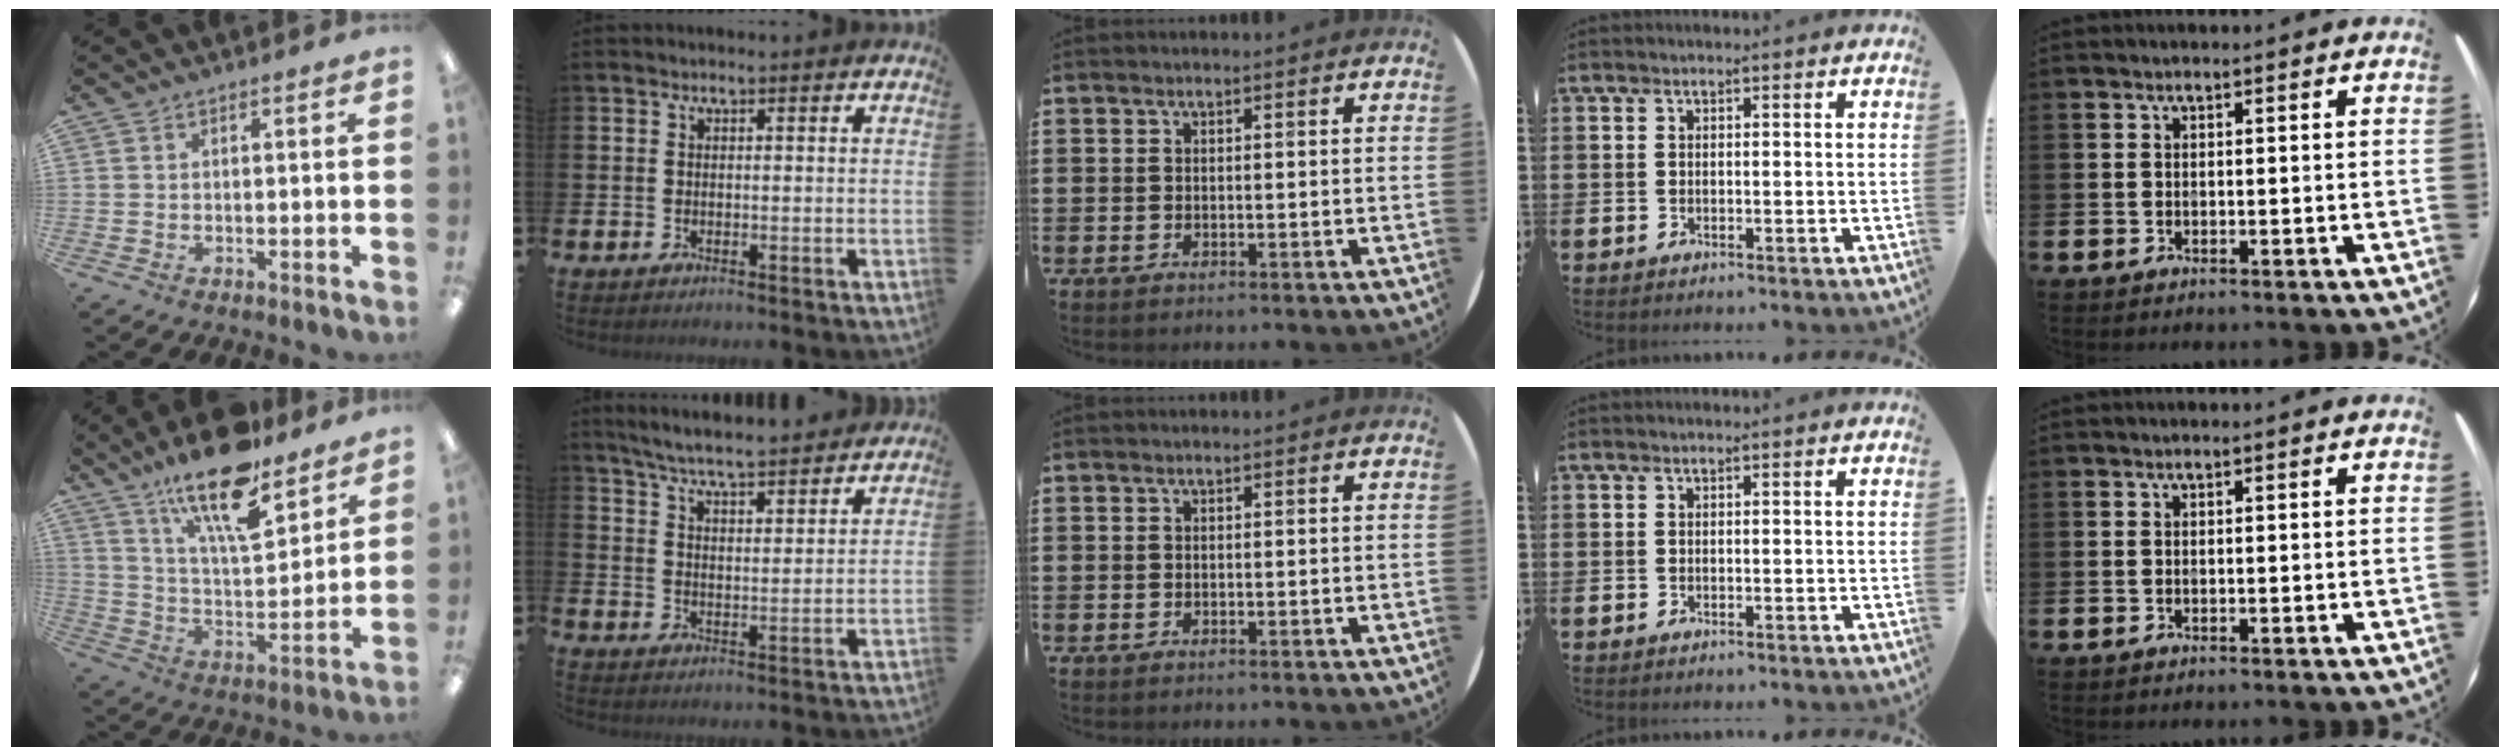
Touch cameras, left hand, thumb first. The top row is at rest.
{"thumb": {"total": 18.9, "force": [13.8, 5.6, 11.6], "torque": [-0.198, -0.081, 0.231]}, "index": {"total": 6.3, "force": [6.1, 0.1, 1.5], "torque": [-0.057, -0.042, 0.106]}}